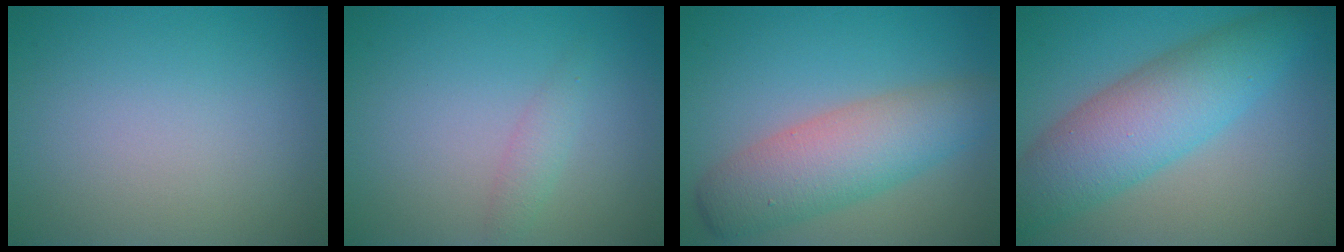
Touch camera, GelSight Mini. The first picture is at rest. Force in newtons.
{"total": 1.3, "press": 1.3, "slide": 0.1}
{"total": 6.4, "press": 6.3, "slide": 0.5}
{"total": 7.8, "press": 7.8, "slide": 0.1}